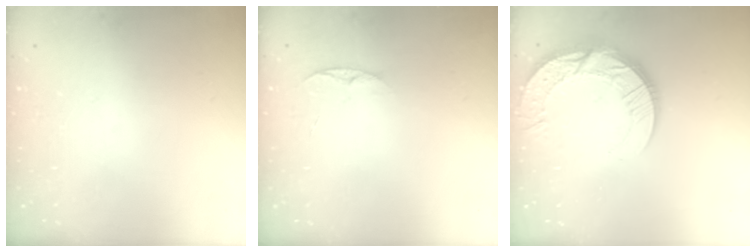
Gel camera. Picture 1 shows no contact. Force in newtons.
{"total": 4.5, "press": 4.5, "slide": 0.6}
{"total": 15.3, "press": 15.2, "slide": 1.4}